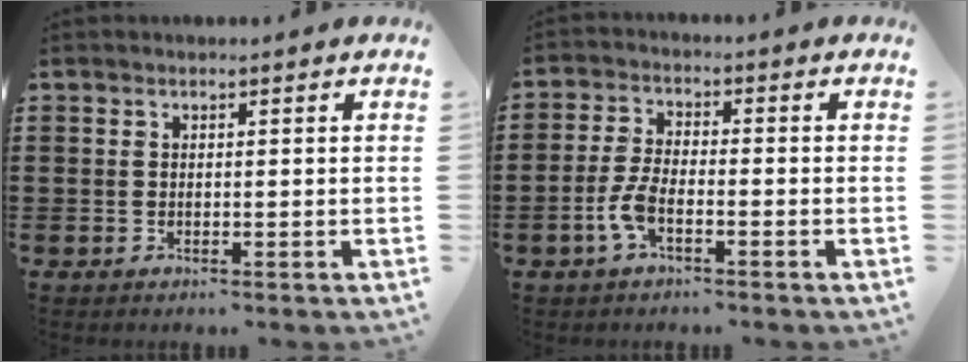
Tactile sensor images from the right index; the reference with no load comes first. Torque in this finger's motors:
{"motor_torque": [1.36, 0.77, 0.20, 0.04]}